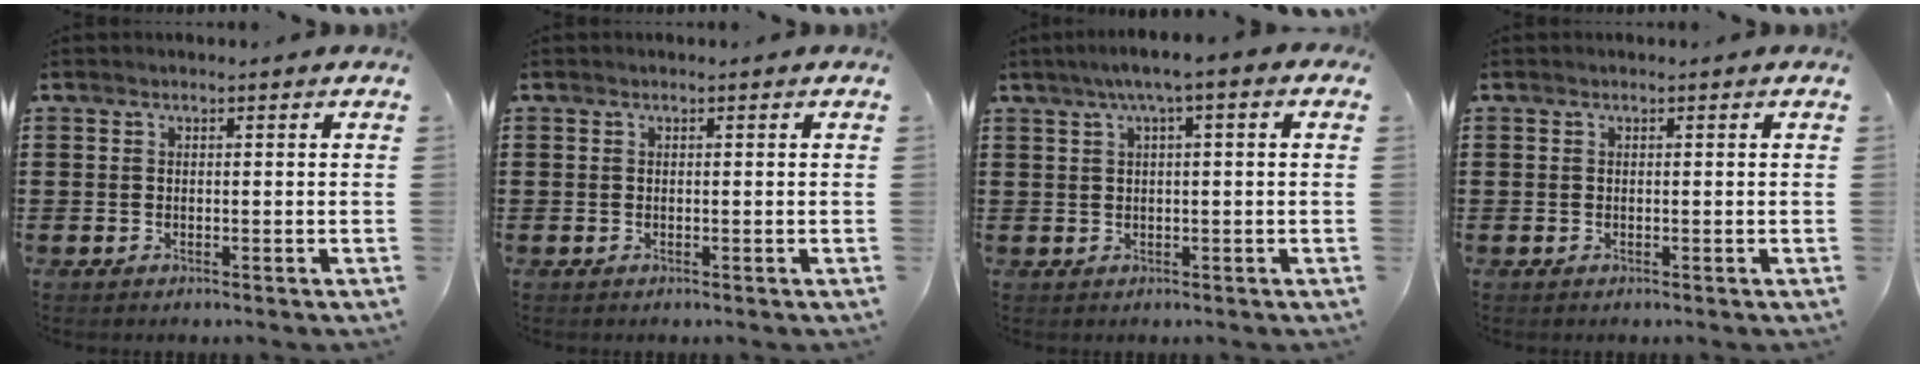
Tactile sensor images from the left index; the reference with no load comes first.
{"total": 0.0}
{"total": 3.2, "force": [0.6, 0.2, 3.1], "torque": [-0.059, 0.001, 0.006]}
{"total": 0.0}